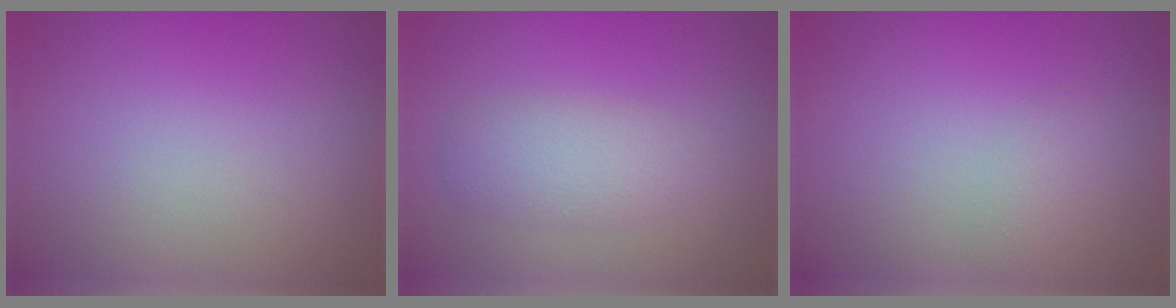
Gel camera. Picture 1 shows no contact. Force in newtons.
{"total": 3.0, "press": 3.0, "slide": 0.1}
{"total": 1.0, "press": 1.0, "slide": 0.1}